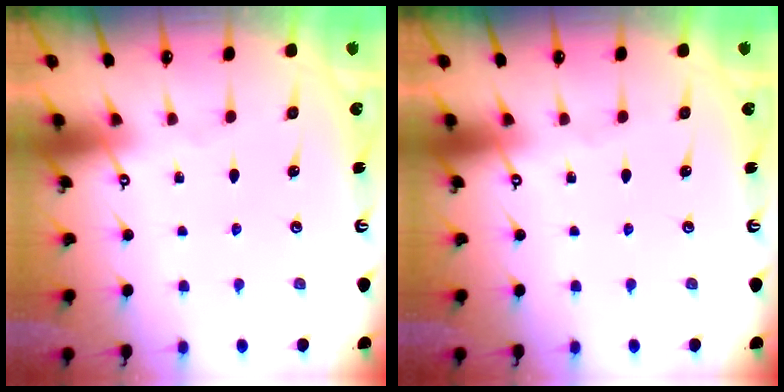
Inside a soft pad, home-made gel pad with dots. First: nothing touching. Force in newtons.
{"total": 0.0}